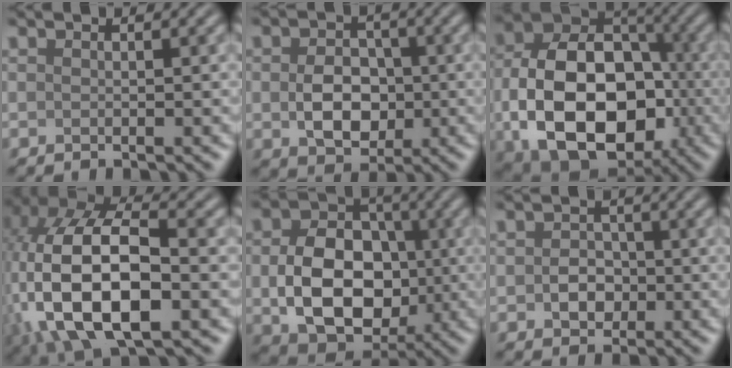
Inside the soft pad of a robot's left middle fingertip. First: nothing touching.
{"total": 5.0, "force": [-0.4, 3.7, 3.4], "torque": [-0.062, -0.004, -0.006]}
{"total": 15.4, "force": [-3.3, 10.9, 10.4], "torque": [-0.182, -0.028, -0.054]}
{"total": 14.7, "force": [-3.2, 8.4, 11.7], "torque": [-0.242, -0.010, -0.051]}
{"total": 10.0, "force": [-0.9, 7.4, 6.6], "torque": [-0.127, -0.007, -0.009]}
{"total": 2.5, "force": [-0.4, 2.1, 1.3], "torque": [-0.021, 0.000, -0.013]}